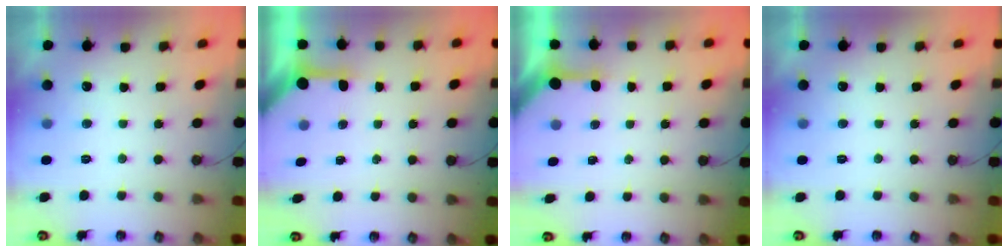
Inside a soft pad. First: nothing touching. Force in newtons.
{"total": 4.2, "press": 4.2, "slide": 0.6}
{"total": 3.2, "press": 3.2, "slide": 0.4}
{"total": 0.0}